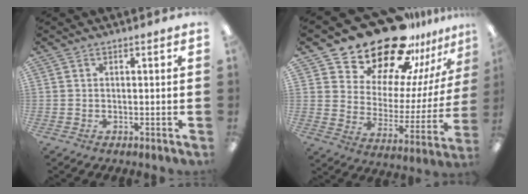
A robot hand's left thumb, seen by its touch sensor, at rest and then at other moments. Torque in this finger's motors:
{"motor_torque": [0.38, 0.40, 1.46, -1.31, 0.18]}